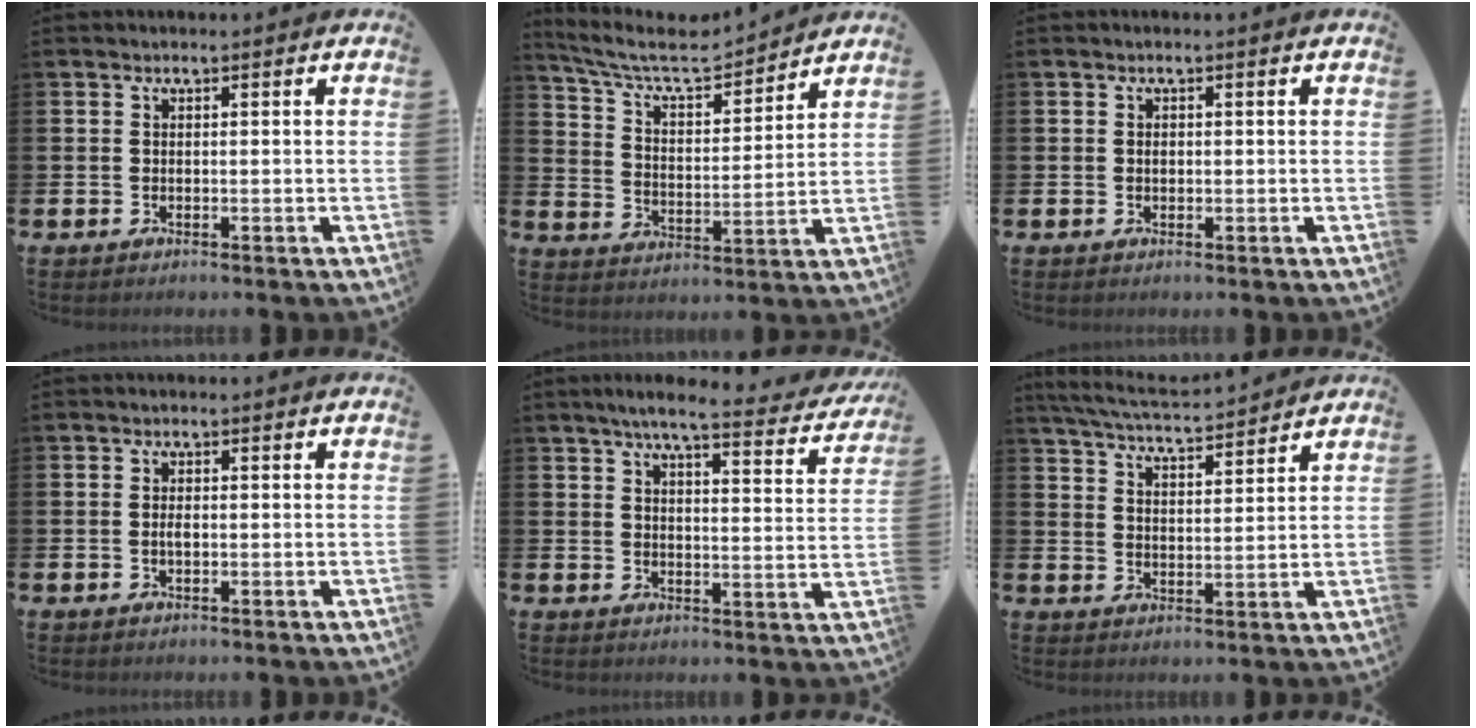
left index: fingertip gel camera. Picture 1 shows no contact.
{"total": 7.5, "force": [6.8, 1.9, 2.7], "torque": [-0.088, -0.043, 0.115]}
{"total": 0.6, "force": [-0.1, 0.4, 0.4], "torque": [-0.006, 0.002, -0.003]}
{"total": 1.2, "force": [-0.2, 0.5, 1.1], "torque": [-0.017, 0.002, -0.007]}
{"total": 6.1, "force": [5.4, 0.6, 2.8], "torque": [-0.060, -0.030, 0.090]}
{"total": 5.1, "force": [5.0, 0.2, 0.9], "torque": [-0.041, -0.033, 0.087]}